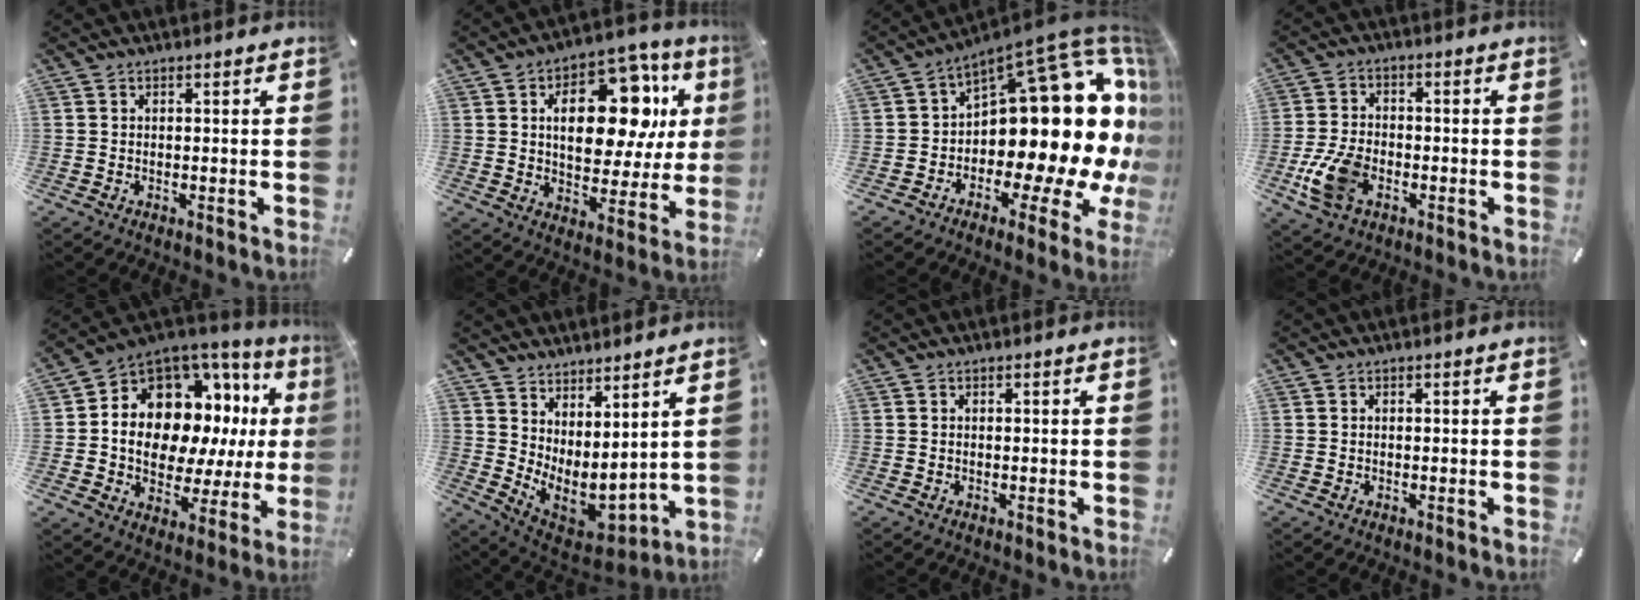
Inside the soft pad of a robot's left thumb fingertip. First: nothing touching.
{"total": 21.8, "force": [7.1, 12.5, 16.4], "torque": [-0.236, -0.027, 0.113]}
{"total": 24.6, "force": [3.6, 13.7, 20.0], "torque": [-0.274, -0.068, 0.079]}
{"total": 9.5, "force": [-3.5, 6.1, 6.4], "torque": [-0.142, 0.007, -0.062]}
{"total": 15.0, "force": [4.1, 10.7, 9.7], "torque": [-0.175, -0.053, 0.070]}
{"total": 4.4, "force": [2.2, 3.2, 2.0], "torque": [-0.024, -0.062, 0.052]}
{"total": 0.0}
{"total": 0.0}